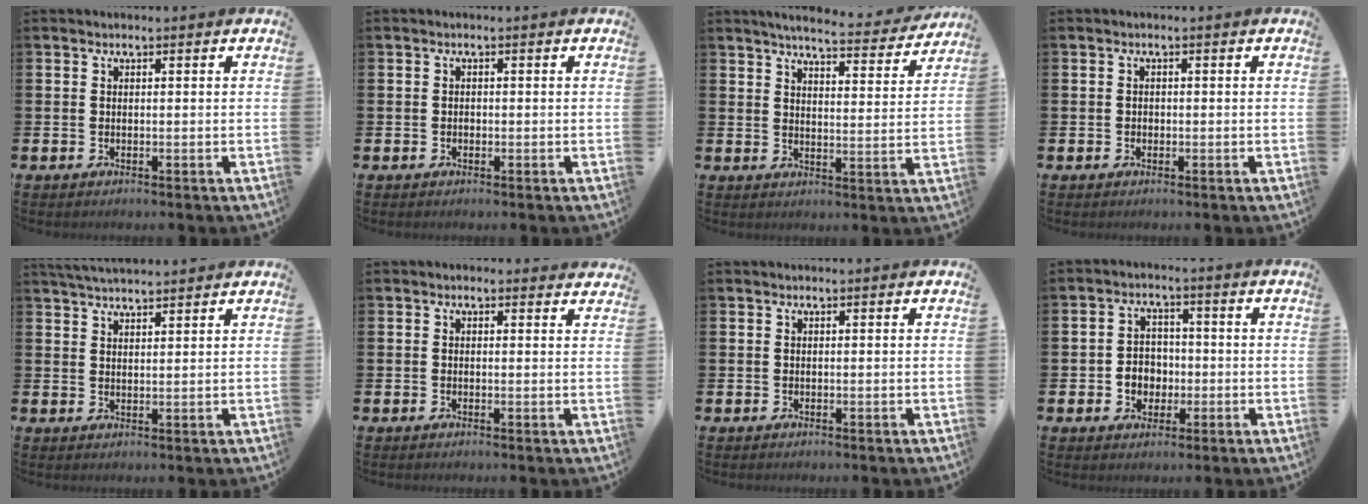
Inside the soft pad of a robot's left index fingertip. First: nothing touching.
{"total": 0.6, "force": [-0.3, 0.5, 0.1], "torque": [-0.008, 0.006, -0.006]}
{"total": 5.5, "force": [5.3, 0.3, 1.6], "torque": [-0.037, -0.035, 0.088]}
{"total": 0.8, "force": [-0.2, 0.7, 0.2], "torque": [-0.003, 0.005, -0.007]}
{"total": 3.5, "force": [3.5, 0.2, 0.6], "torque": [-0.018, -0.012, 0.065]}
{"total": 0.5, "force": [0.3, 0.4, 0.1], "torque": [-0.001, 0.004, 0.005]}
{"total": 0.0}
{"total": 3.8, "force": [-0.6, 3.5, 1.3], "torque": [-0.017, -0.003, -0.020]}